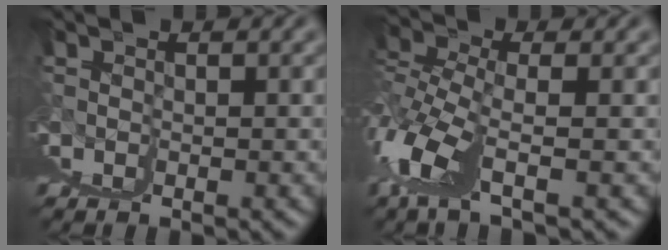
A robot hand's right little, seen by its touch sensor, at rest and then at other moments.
{"total": 6.2, "force": [0.8, -6.1, -0.1], "torque": [0.016, 0.014, 0.023]}